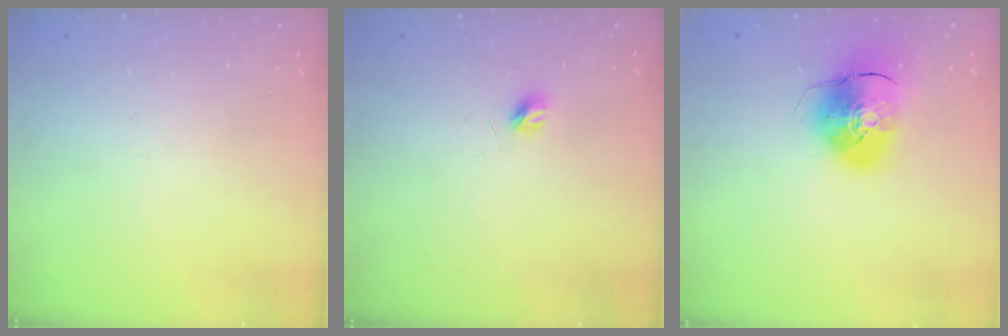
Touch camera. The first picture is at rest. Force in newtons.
{"total": 3.6, "press": 3.6, "slide": 0.4}
{"total": 10.4, "press": 10.2, "slide": 1.7}